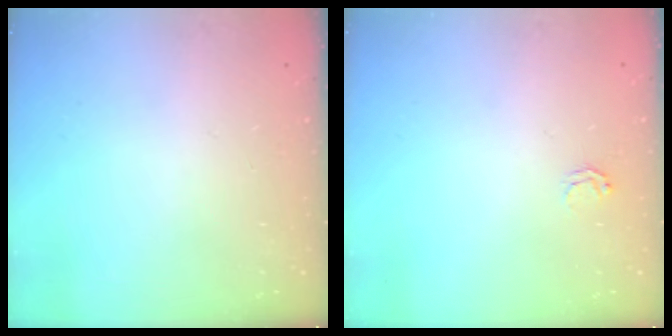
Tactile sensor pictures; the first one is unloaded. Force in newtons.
{"total": 2.5, "press": 2.5, "slide": 0.2}